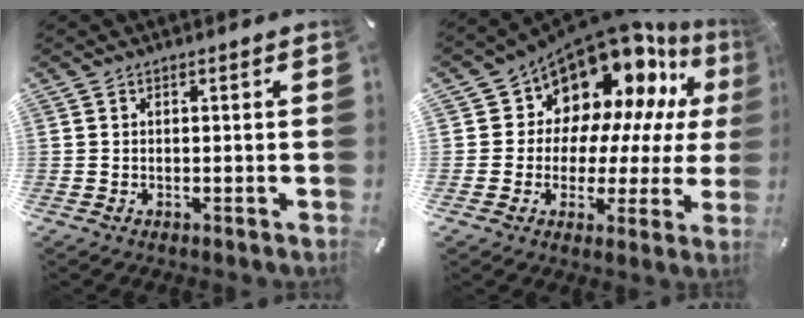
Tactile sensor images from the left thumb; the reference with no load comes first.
{"total": 13.2, "force": [9.6, 7.8, 4.4], "torque": [-0.082, -0.094, 0.174]}